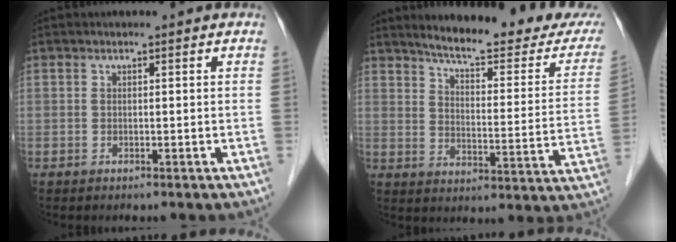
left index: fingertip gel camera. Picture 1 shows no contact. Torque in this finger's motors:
{"motor_torque": [0.09, -0.27, 0.27, 0.04]}